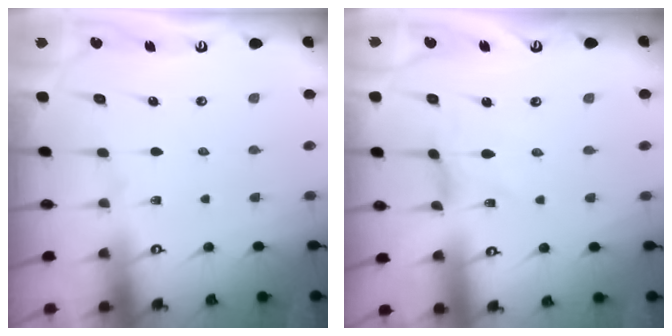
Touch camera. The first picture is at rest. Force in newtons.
{"total": 0.0}